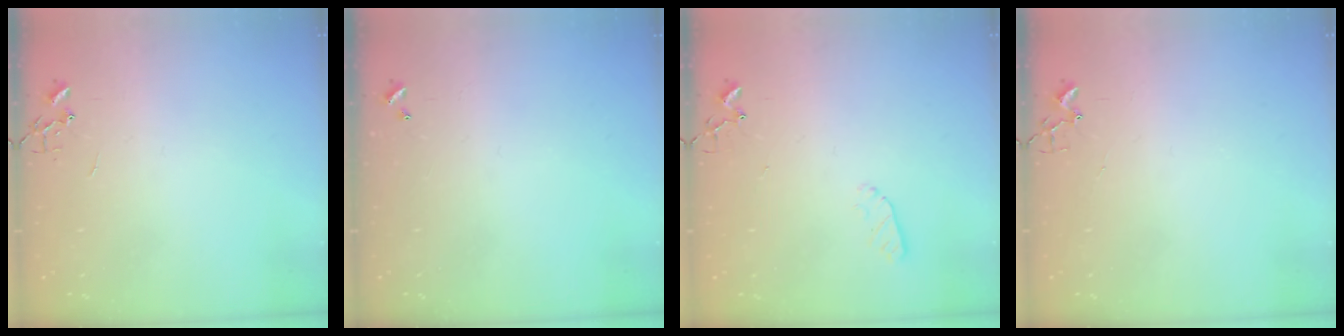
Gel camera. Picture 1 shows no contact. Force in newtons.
{"total": 0.0}
{"total": 3.9, "press": 3.9, "slide": 0.4}
{"total": 2.4, "press": 2.4, "slide": 0.3}